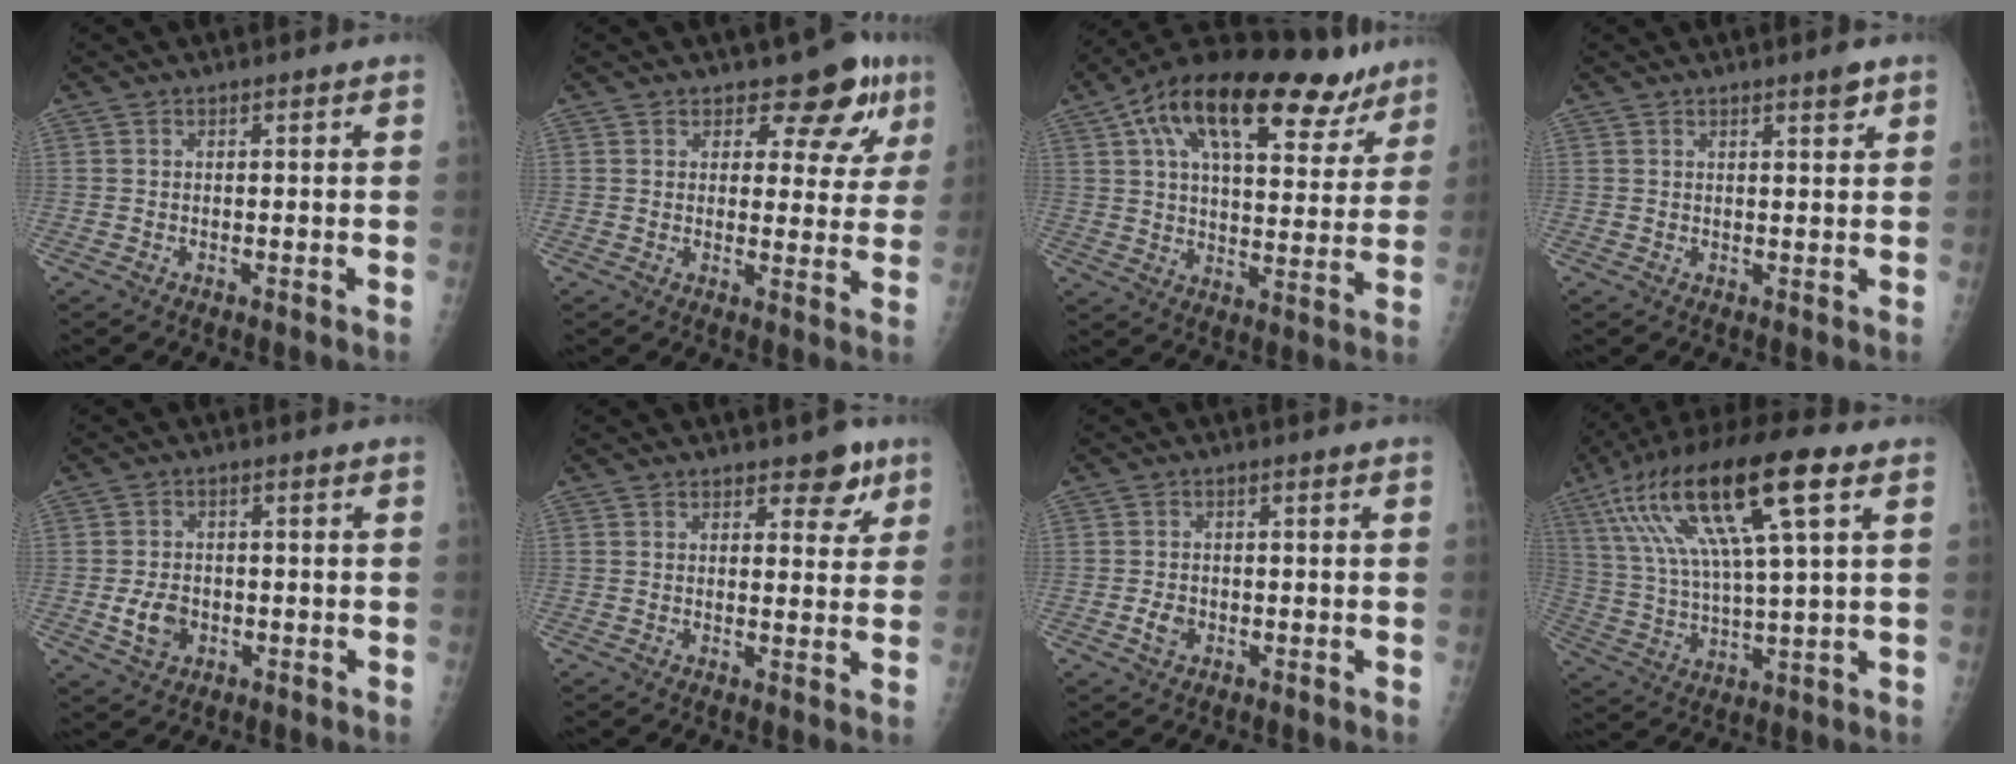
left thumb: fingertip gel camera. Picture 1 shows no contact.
{"total": 8.8, "force": [5.8, 4.8, 4.5], "torque": [-0.019, -0.031, 0.062]}
{"total": 25.2, "force": [15.0, 11.0, 17.1], "torque": [-0.236, 0.000, 0.232]}
{"total": 2.2, "force": [1.5, 0.4, 1.6], "torque": [-0.020, -0.009, 0.021]}
{"total": 5.1, "force": [-1.3, 3.9, 3.1], "torque": [-0.047, 0.004, -0.018]}
{"total": 5.3, "force": [3.3, 2.8, 3.0], "torque": [-0.007, -0.015, 0.039]}
{"total": 2.6, "force": [-0.8, 1.9, 1.5], "torque": [-0.023, 0.004, -0.014]}
{"total": 21.3, "force": [9.0, 4.9, 18.7], "torque": [-0.365, 0.004, 0.156]}